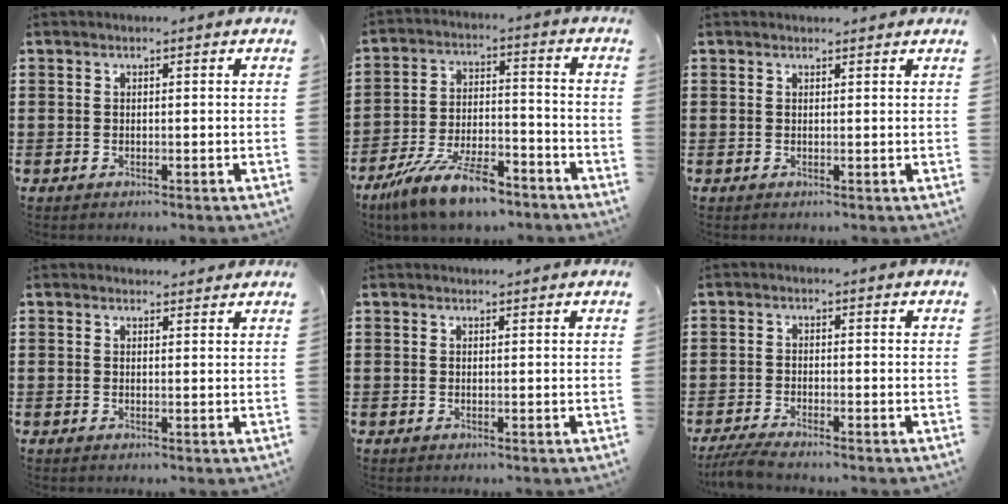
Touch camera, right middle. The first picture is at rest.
{"total": 11.1, "force": [-8.8, 2.5, 6.3], "torque": [-0.125, 0.021, -0.169]}
{"total": 0.8, "force": [0.7, 0.3, 0.1], "torque": [0.004, -0.002, 0.012]}
{"total": 1.4, "force": [1.3, 0.4, 0.1], "torque": [0.004, 0.000, 0.024]}
{"total": 0.7, "force": [0.6, -0.1, 0.0], "torque": [-0.002, 0.000, 0.013]}
{"total": 2.8, "force": [-2.4, -0.1, 1.3], "torque": [-0.043, -0.011, -0.052]}